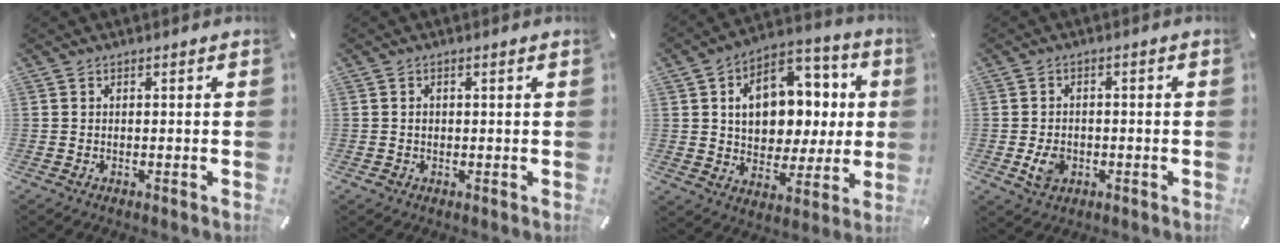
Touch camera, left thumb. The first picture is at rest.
{"total": 0.9, "force": [0.1, 0.7, 0.5], "torque": [-0.011, 0.005, 0.001]}
{"total": 14.4, "force": [2.1, 11.4, 8.5], "torque": [-0.128, -0.009, 0.045]}
{"total": 4.7, "force": [-1.2, 3.5, 2.9], "torque": [-0.059, -0.002, -0.026]}